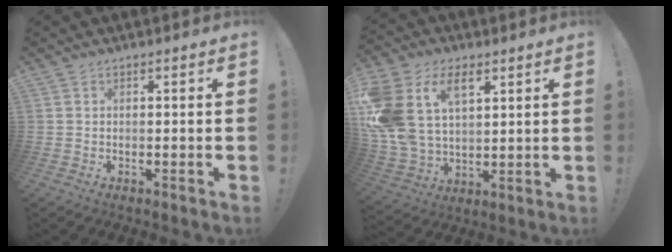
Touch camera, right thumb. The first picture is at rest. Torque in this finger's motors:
{"motor_torque": [0.60, 0.64, 1.63, 1.14, 0.40]}